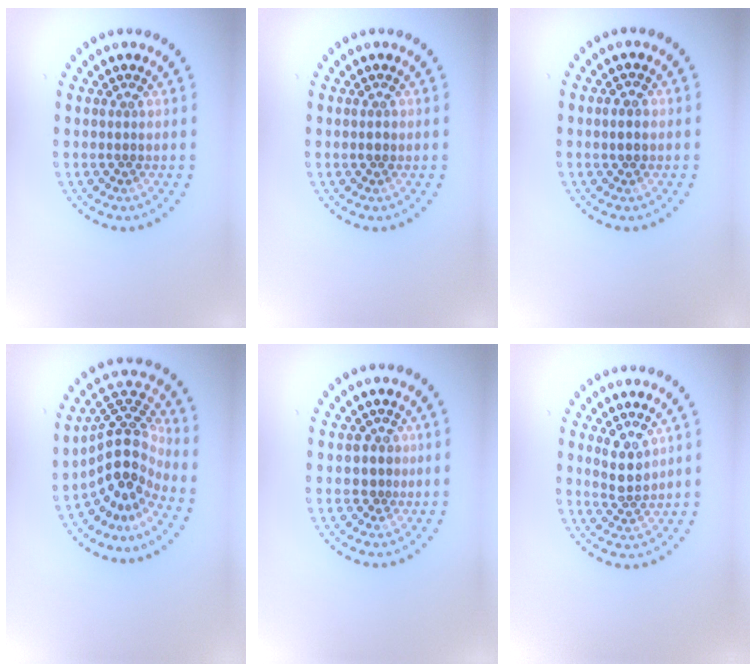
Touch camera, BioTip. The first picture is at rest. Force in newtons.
{"total": 0.8, "press": 0.8, "slide": 0.1}
{"total": 1.0, "press": 0.9, "slide": 0.3}
{"total": 5.2, "press": 3.7, "slide": 3.7}
{"total": 1.6, "press": 1.4, "slide": 0.8}
{"total": 2.4, "press": 2.1, "slide": 1.0}